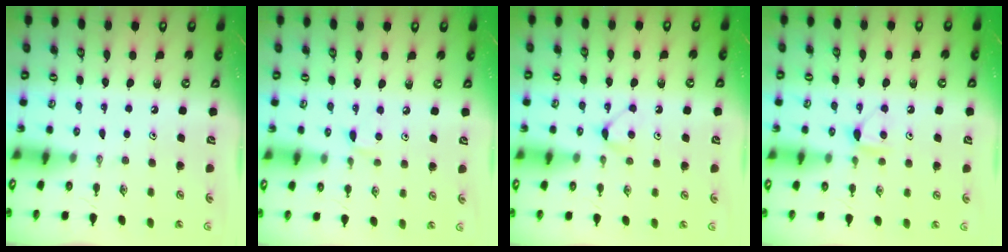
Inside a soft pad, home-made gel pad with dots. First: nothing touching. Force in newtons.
{"total": 5.0, "press": 5.0, "slide": 0.7}
{"total": 4.6, "press": 4.5, "slide": 0.5}
{"total": 4.9, "press": 4.8, "slide": 0.5}